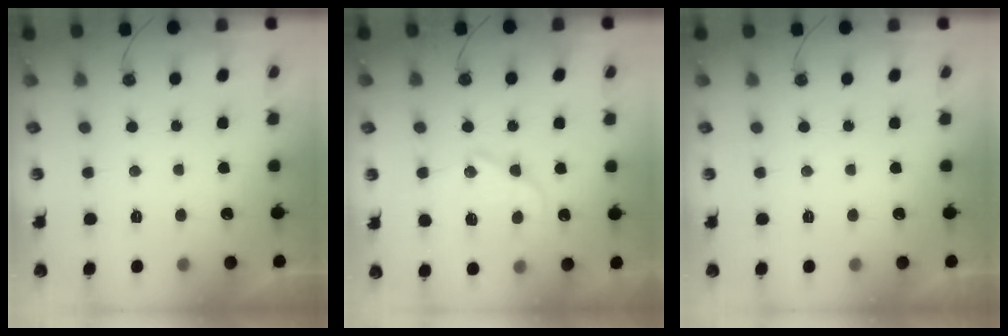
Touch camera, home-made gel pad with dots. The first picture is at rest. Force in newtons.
{"total": 14.8, "press": 14.7, "slide": 1.5}
{"total": 0.0}